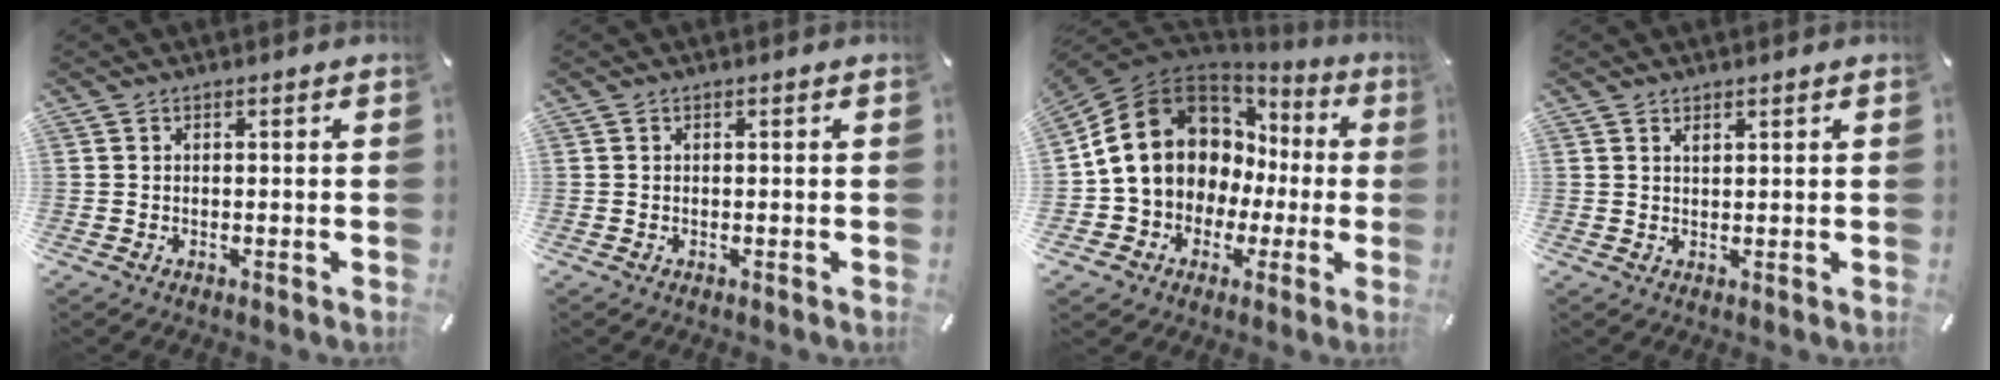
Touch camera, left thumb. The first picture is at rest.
{"total": 0.0}
{"total": 18.1, "force": [3.1, 15.2, 9.4], "torque": [-0.187, -0.013, 0.066]}
{"total": 1.2, "force": [1.1, 0.3, 0.6], "torque": [-0.012, -0.001, 0.020]}